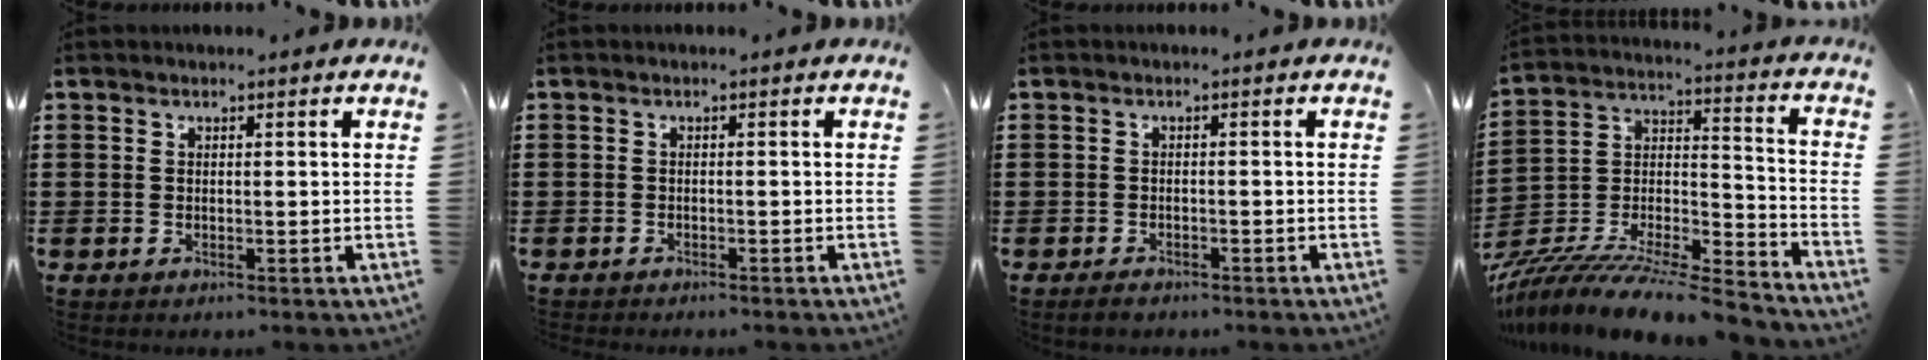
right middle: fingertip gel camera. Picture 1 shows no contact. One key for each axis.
{"total": 0.6, "fx": -0.6, "fy": 0.0, "fz": 0.1, "tx": -0.004, "ty": -0.002, "tz": -0.013}
{"total": 1.1, "fx": -0.9, "fy": 0.4, "fz": 0.5, "tx": -0.012, "ty": -0.004, "tz": -0.017}
{"total": 11.1, "fx": -10.4, "fy": 0.8, "fz": 3.9, "tx": -0.060, "ty": 0.018, "tz": -0.206}